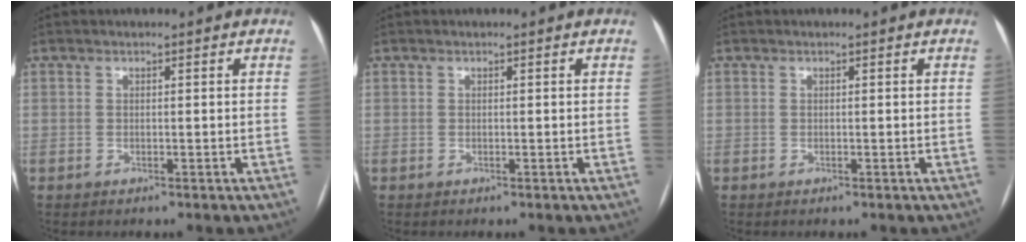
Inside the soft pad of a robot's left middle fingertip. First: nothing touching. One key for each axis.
{"total": 0.0}
{"total": 0.0}